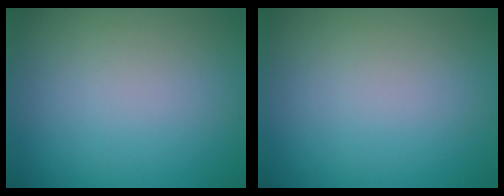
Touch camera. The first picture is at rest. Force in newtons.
{"total": 0.0}